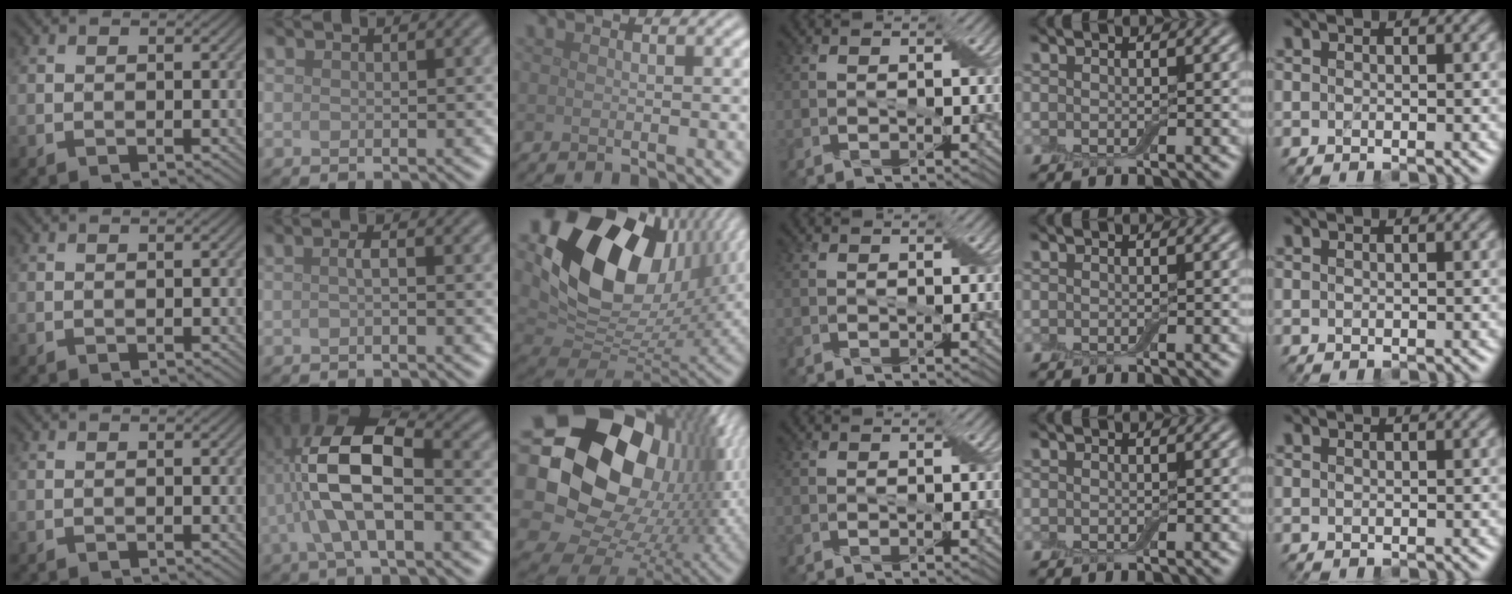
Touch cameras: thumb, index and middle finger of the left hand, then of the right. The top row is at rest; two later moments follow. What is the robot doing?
{"motion": "wrap", "object": "cling film"}